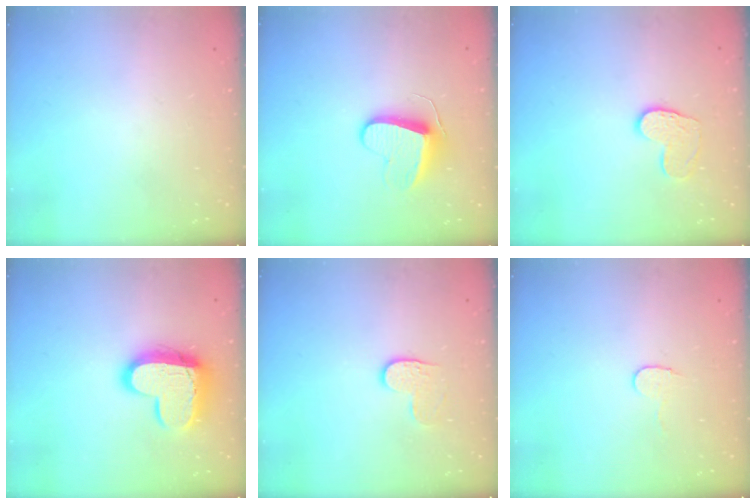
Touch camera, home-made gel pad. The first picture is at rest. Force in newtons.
{"total": 9.2, "press": 9.2, "slide": 0.5}
{"total": 8.8, "press": 8.8, "slide": 0.7}
{"total": 14.9, "press": 14.9, "slide": 1.4}
{"total": 4.7, "press": 4.7, "slide": 0.4}
{"total": 5.0, "press": 5.0, "slide": 0.4}